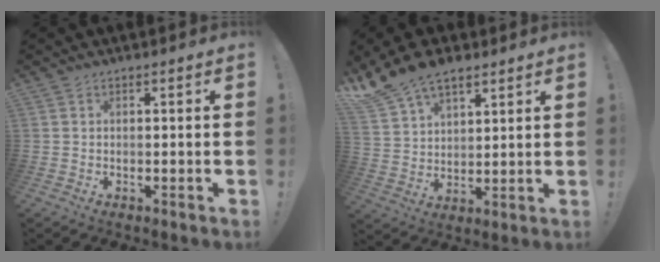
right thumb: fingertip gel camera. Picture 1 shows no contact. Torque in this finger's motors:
{"motor_torque": [1.35, 1.74, 0.40, 0.37, 0.16]}